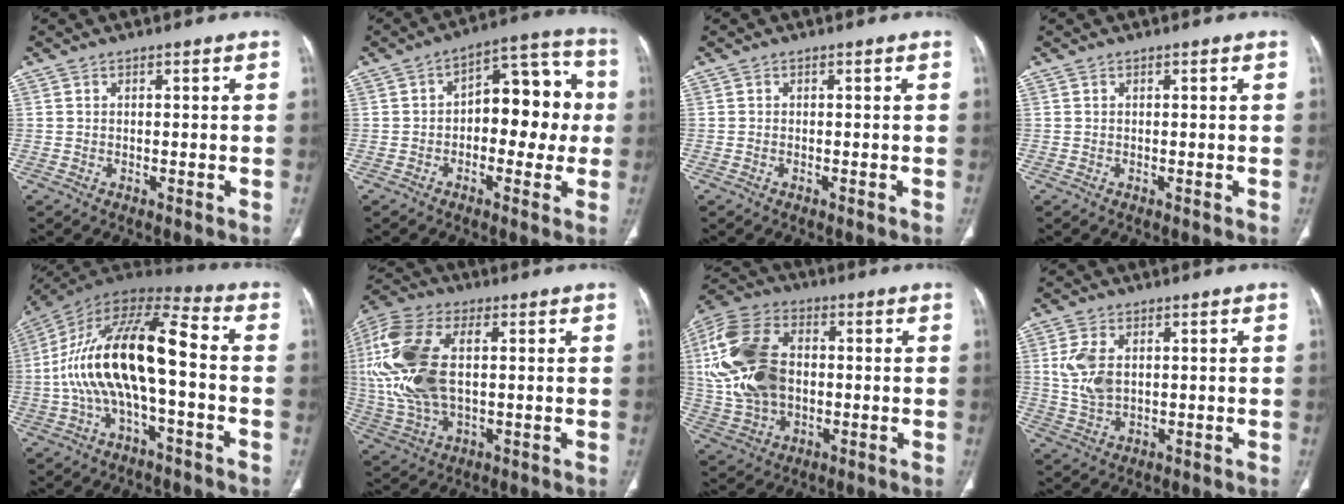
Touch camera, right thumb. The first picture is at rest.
{"total": 13.8, "force": [-0.1, 7.9, 11.2], "torque": [-0.100, 0.045, -0.012]}
{"total": 0.0}
{"total": 0.0}
{"total": 19.2, "force": [-2.2, 7.4, 17.6], "torque": [-0.341, 0.057, -0.042]}
{"total": 19.8, "force": [2.6, 10.6, 16.5], "torque": [-0.382, 0.005, 0.049]}
{"total": 20.5, "force": [1.2, 13.7, 15.2], "torque": [-0.315, 0.012, 0.028]}
{"total": 7.2, "force": [1.4, 4.3, 5.6], "torque": [-0.123, -0.002, 0.036]}